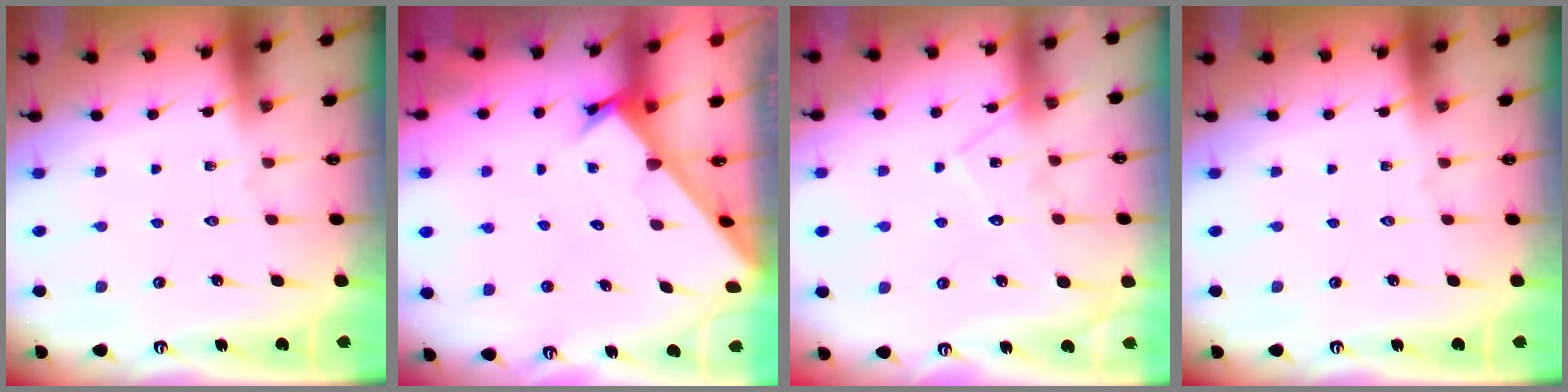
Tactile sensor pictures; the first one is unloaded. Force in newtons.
{"total": 2.3, "press": 2.3, "slide": 0.2}
{"total": 10.8, "press": 10.8, "slide": 0.7}
{"total": 0.0}